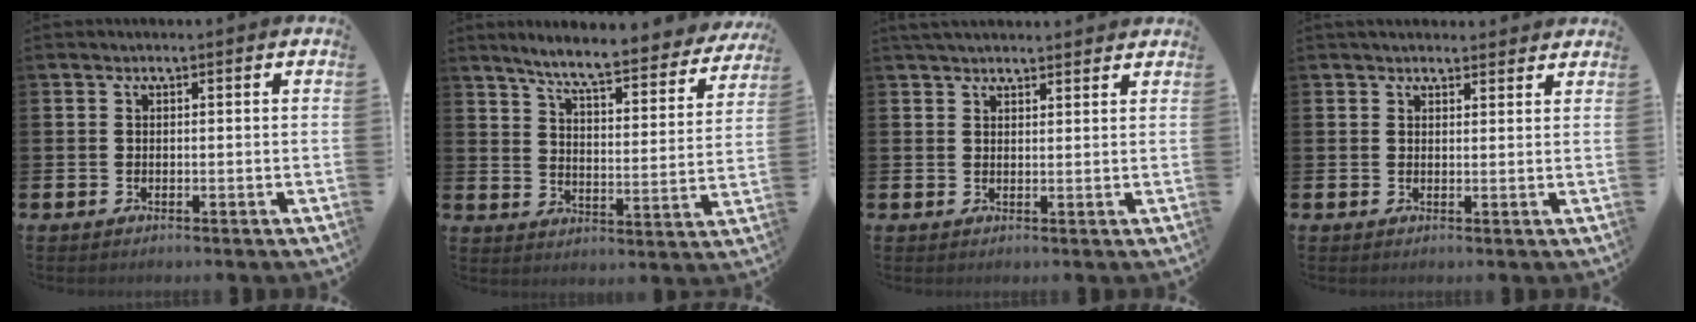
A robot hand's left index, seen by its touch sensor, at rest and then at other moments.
{"total": 7.2, "force": [6.5, 0.5, 3.0], "torque": [-0.080, -0.047, 0.107]}
{"total": 2.7, "force": [2.6, 0.6, 0.6], "torque": [-0.009, -0.009, 0.046]}
{"total": 2.1, "force": [2.0, 0.6, 0.2], "torque": [0.002, -0.007, 0.035]}